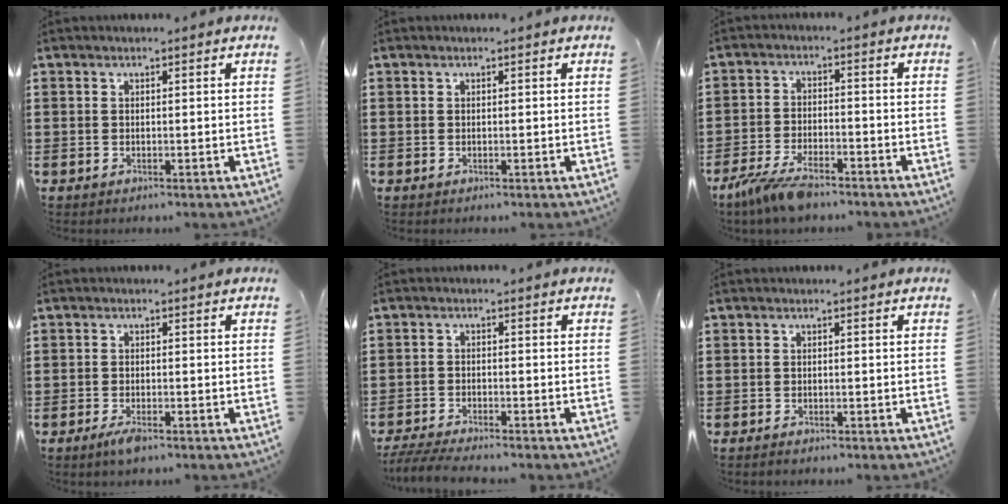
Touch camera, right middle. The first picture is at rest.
{"total": 0.0}
{"total": 6.1, "force": [-4.8, 1.4, 3.5], "torque": [-0.088, -0.009, -0.095]}
{"total": 2.2, "force": [-1.2, 0.6, 1.8], "torque": [-0.037, -0.003, -0.024]}
{"total": 3.6, "force": [-3.5, 0.0, 1.1], "torque": [-0.033, -0.010, -0.072]}
{"total": 0.5, "force": [-0.5, 0.1, 0.2], "torque": [-0.005, -0.003, -0.009]}